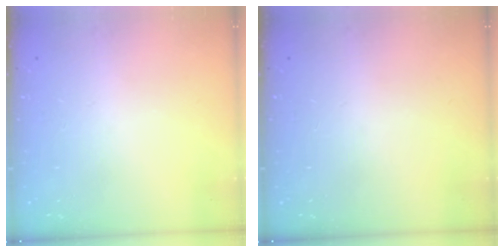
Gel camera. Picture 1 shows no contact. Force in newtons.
{"total": 0.0}